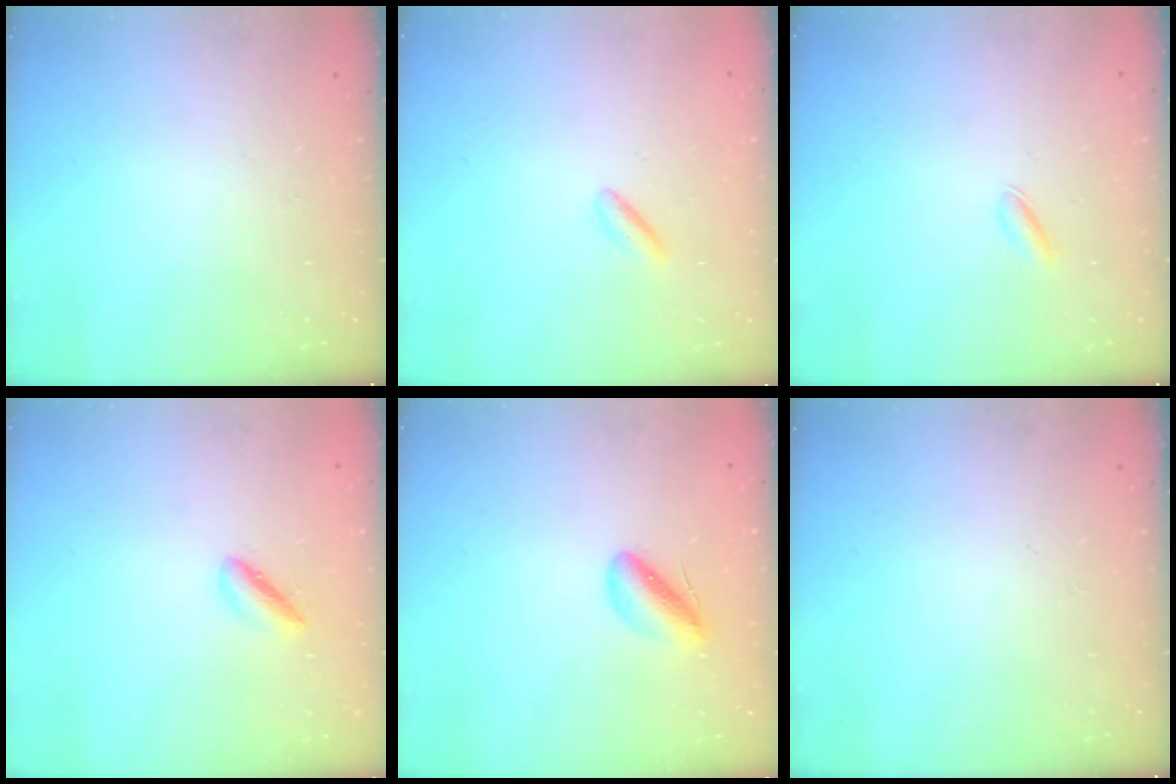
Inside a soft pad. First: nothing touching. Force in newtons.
{"total": 2.7, "press": 2.5, "slide": 1.2}
{"total": 2.1, "press": 2.1, "slide": 0.6}
{"total": 2.0, "press": 1.9, "slide": 0.5}
{"total": 4.9, "press": 4.8, "slide": 1.0}
{"total": 0.0}